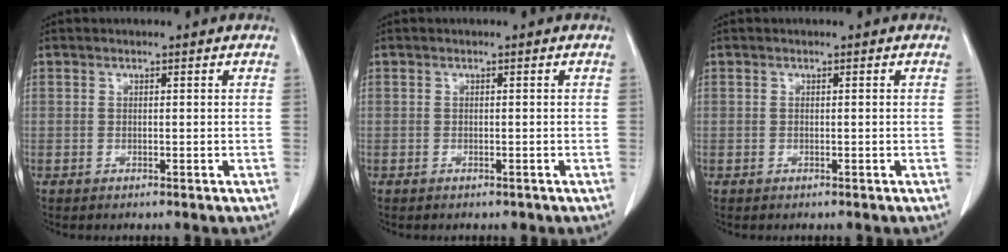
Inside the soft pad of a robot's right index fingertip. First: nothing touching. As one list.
[{"total": 0.7, "force": [-0.5, 0.4, 0.1], "torque": [-0.007, 0.001, -0.007]}, {"total": 0.0}]